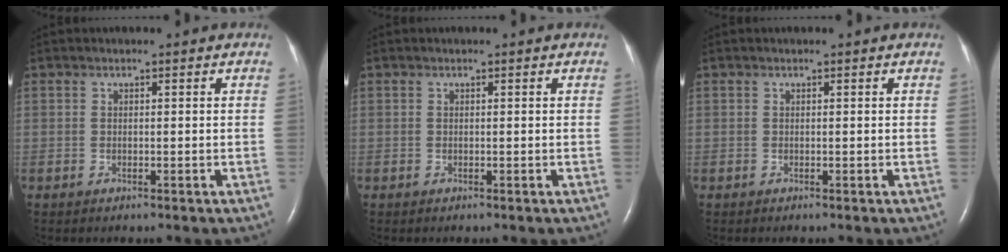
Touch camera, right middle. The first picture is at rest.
{"total": 0.0}
{"total": 0.0}